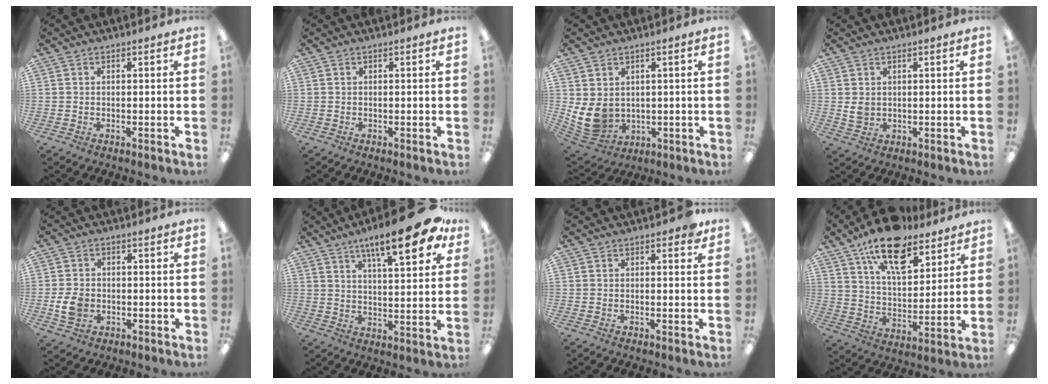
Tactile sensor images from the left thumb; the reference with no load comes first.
{"total": 0.0}
{"total": 8.2, "force": [1.6, 6.5, 4.8], "torque": [-0.123, -0.016, 0.035]}
{"total": 3.0, "force": [1.2, 2.4, 1.3], "torque": [-0.020, -0.002, 0.022]}
{"total": 5.7, "force": [-1.1, 4.6, 3.1], "torque": [-0.049, 0.001, -0.021]}
{"total": 16.8, "force": [9.9, 4.7, 12.8], "torque": [-0.188, -0.044, 0.152]}
{"total": 1.4, "force": [0.9, 0.6, 0.9], "torque": [-0.003, -0.003, 0.012]}
{"total": 17.7, "force": [12.5, 7.9, 9.6], "torque": [-0.155, -0.064, 0.216]}